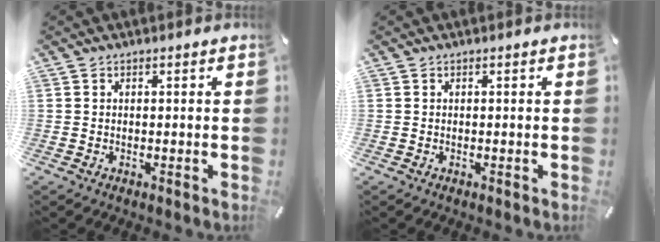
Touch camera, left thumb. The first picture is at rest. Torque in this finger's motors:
{"motor_torque": [0.00, 0.00, 0.00, 0.00, 0.00]}